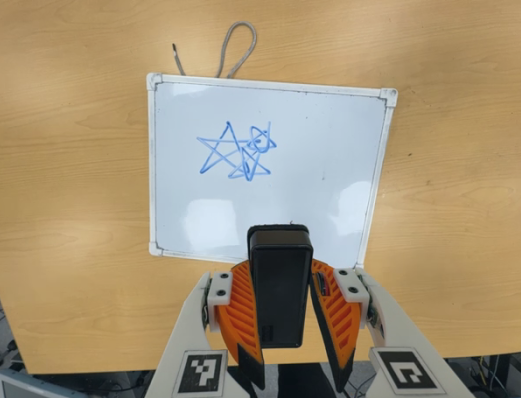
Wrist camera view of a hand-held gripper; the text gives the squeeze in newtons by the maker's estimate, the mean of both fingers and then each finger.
{"total": 9.7, "left": 8.1, "right": 11.4}